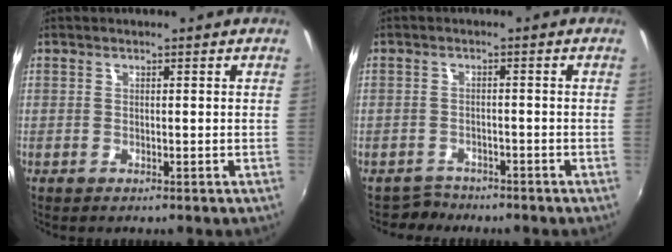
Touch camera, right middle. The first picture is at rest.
{"total": 2.9, "force": [-2.5, 1.5, -0.4], "torque": [0.000, 0.004, -0.045]}